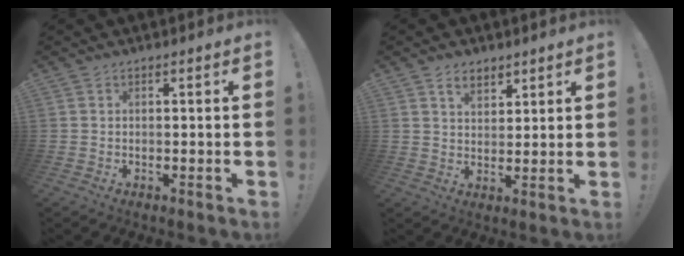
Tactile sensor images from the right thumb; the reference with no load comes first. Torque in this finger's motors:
{"motor_torque": [0.00, 0.04, 0.12, 0.18, 0.00]}